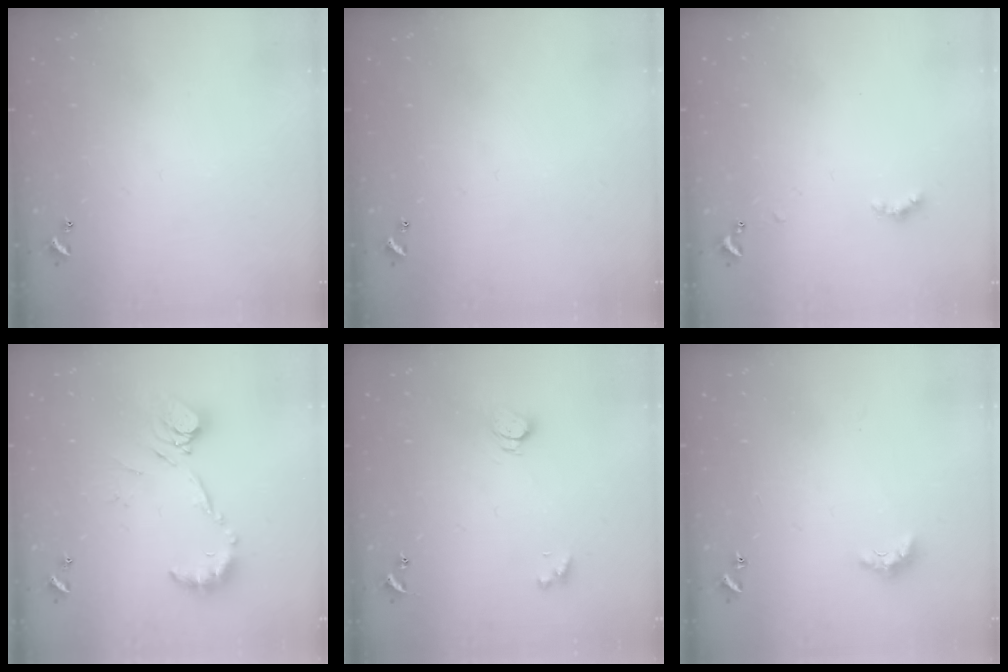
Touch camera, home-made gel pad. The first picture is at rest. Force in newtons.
{"total": 0.0}
{"total": 2.6, "press": 2.6, "slide": 0.6}
{"total": 12.7, "press": 12.7, "slide": 1.2}
{"total": 2.5, "press": 2.5, "slide": 0.4}
{"total": 3.7, "press": 3.6, "slide": 0.6}